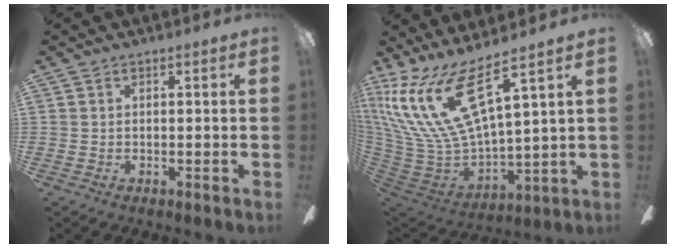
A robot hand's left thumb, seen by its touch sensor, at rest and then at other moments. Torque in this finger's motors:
{"motor_torque": [2.53, 1.70, 1.39, -1.38, 0.68]}